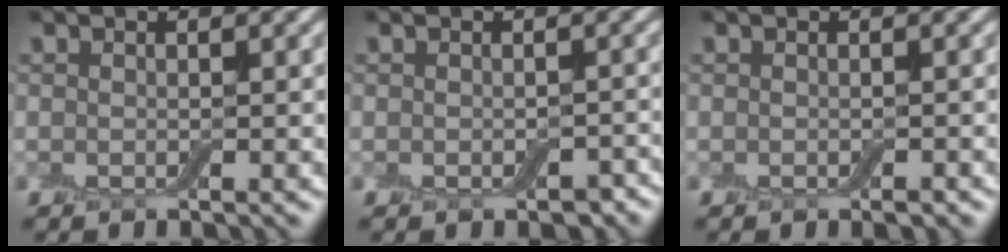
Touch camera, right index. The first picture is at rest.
{"total": 1.7, "force": [-0.9, 1.0, 1.0], "torque": [-0.015, -0.008, -0.009]}
{"total": 0.7, "force": [-0.4, 0.2, 0.6], "torque": [-0.009, 0.000, -0.005]}